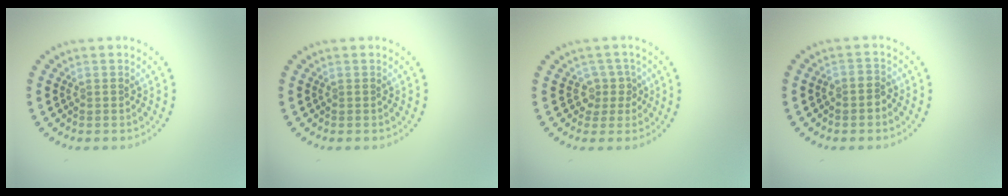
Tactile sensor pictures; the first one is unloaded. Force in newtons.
{"total": 0.0}
{"total": 2.0, "press": 1.5, "slide": 1.3}
{"total": 1.1, "press": 0.9, "slide": 0.7}